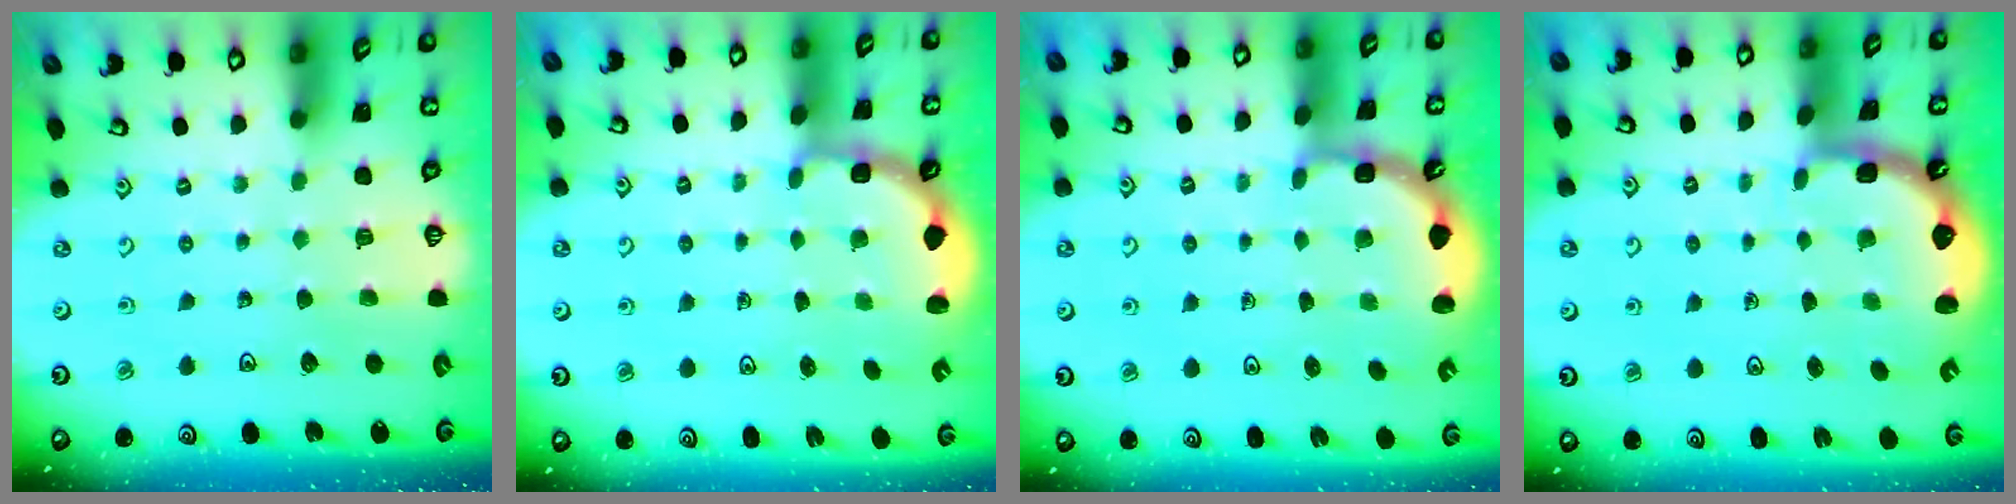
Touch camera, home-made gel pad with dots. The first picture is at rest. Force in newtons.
{"total": 2.8, "press": 2.5, "slide": 1.4}
{"total": 2.0, "press": 1.8, "slide": 0.8}
{"total": 2.5, "press": 1.7, "slide": 1.8}